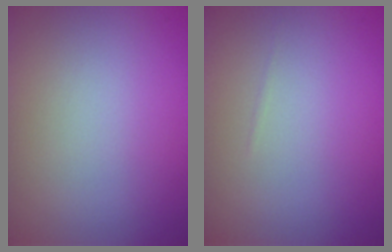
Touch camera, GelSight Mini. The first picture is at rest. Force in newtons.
{"total": 0.0}